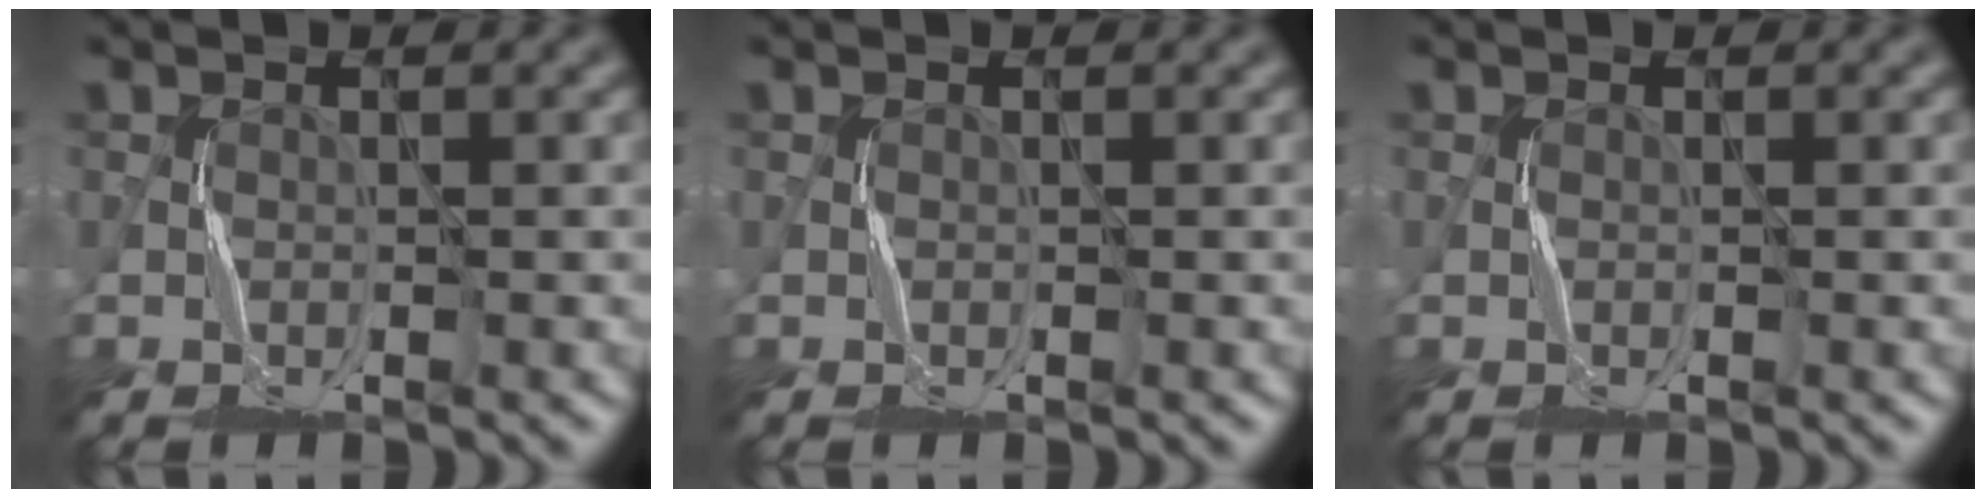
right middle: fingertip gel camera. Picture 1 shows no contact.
{"total": 0.0}
{"total": 0.0}